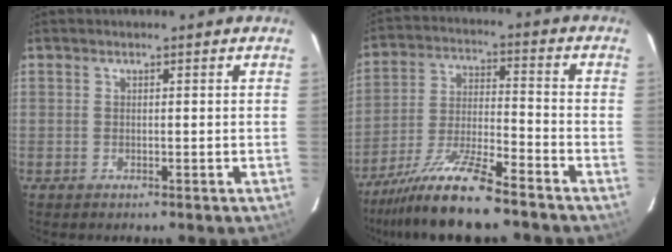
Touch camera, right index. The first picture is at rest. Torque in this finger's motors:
{"motor_torque": [0.87, -1.27, 0.71, 0.19]}